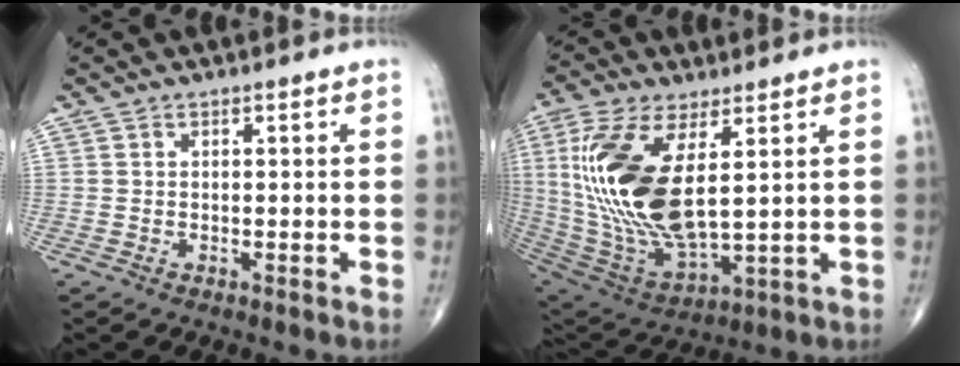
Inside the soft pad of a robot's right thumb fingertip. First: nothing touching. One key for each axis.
{"total": 21.4, "fx": 4.2, "fy": 9.2, "fz": 18.9, "tx": -0.400, "ty": -0.032, "tz": 0.090}